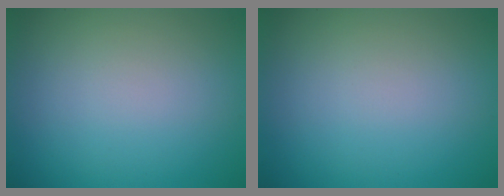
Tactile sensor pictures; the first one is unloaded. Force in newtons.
{"total": 0.0}